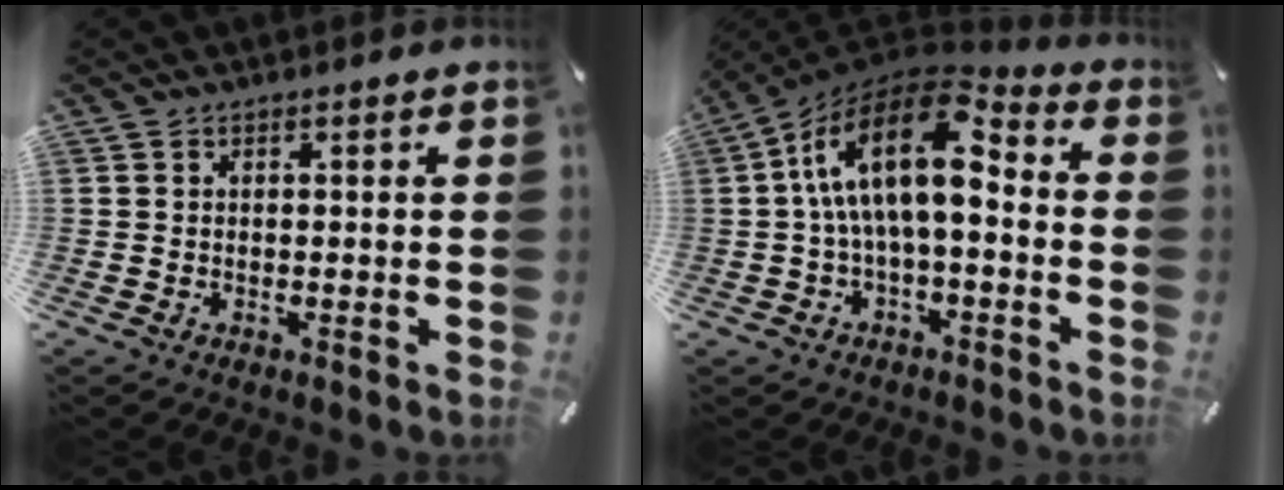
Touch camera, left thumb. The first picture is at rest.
{"total": 17.5, "force": [2.7, 8.3, 15.2], "torque": [-0.286, -0.009, 0.044]}